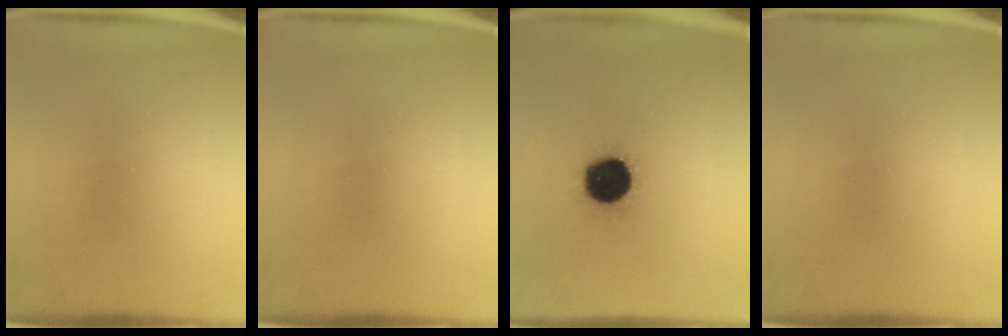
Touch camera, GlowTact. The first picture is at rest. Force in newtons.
{"total": 0.0}
{"total": 17.6}
{"total": 0.0}